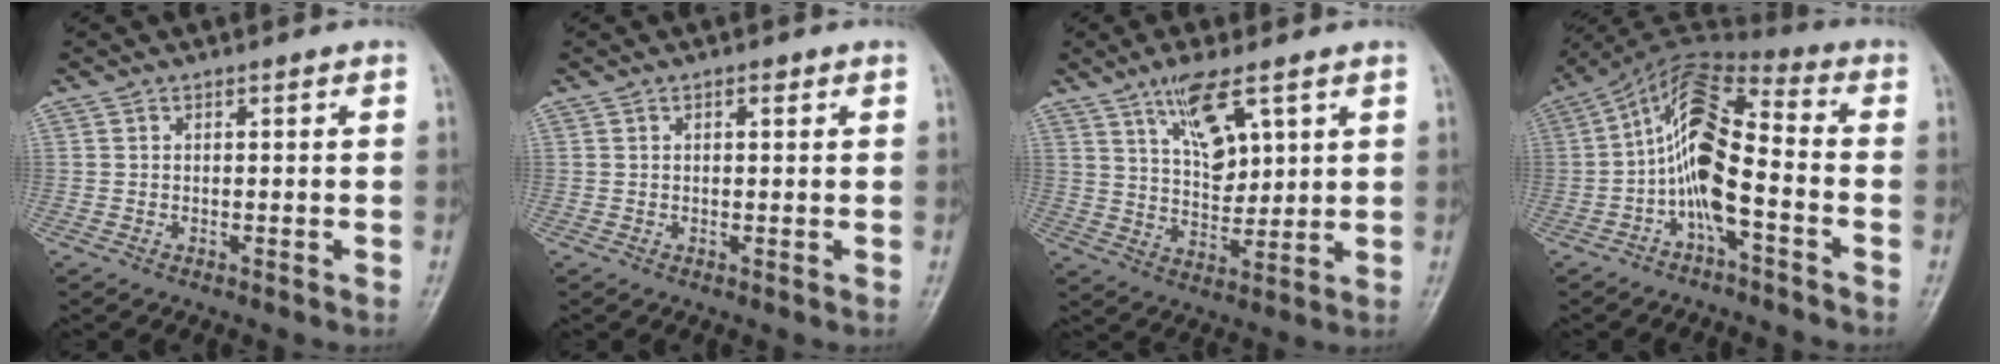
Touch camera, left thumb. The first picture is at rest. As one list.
[{"total": 1.1, "force": [0.5, 0.5, 0.8], "torque": [-0.010, 0.001, 0.006]}, {"total": 9.3, "force": [5.4, 3.4, 6.8], "torque": [-0.109, -0.033, 0.105]}, {"total": 11.9, "force": [-2.9, 4.1, 10.8], "torque": [-0.205, 0.059, -0.063]}]